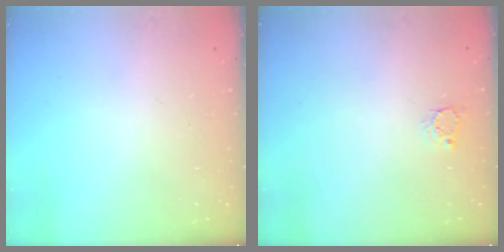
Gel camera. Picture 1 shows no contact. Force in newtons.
{"total": 3.0, "press": 3.0, "slide": 0.4}